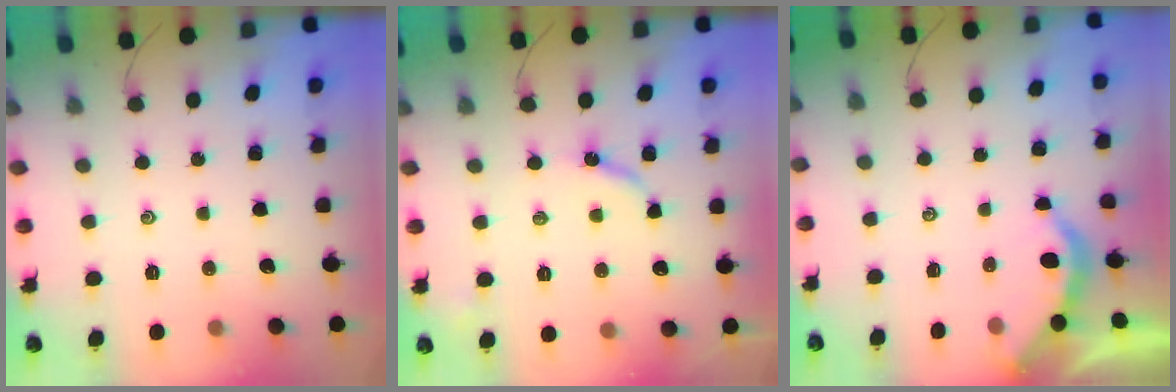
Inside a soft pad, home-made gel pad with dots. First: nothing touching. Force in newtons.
{"total": 5.5, "press": 5.5, "slide": 0.3}
{"total": 2.3, "press": 2.3, "slide": 0.5}